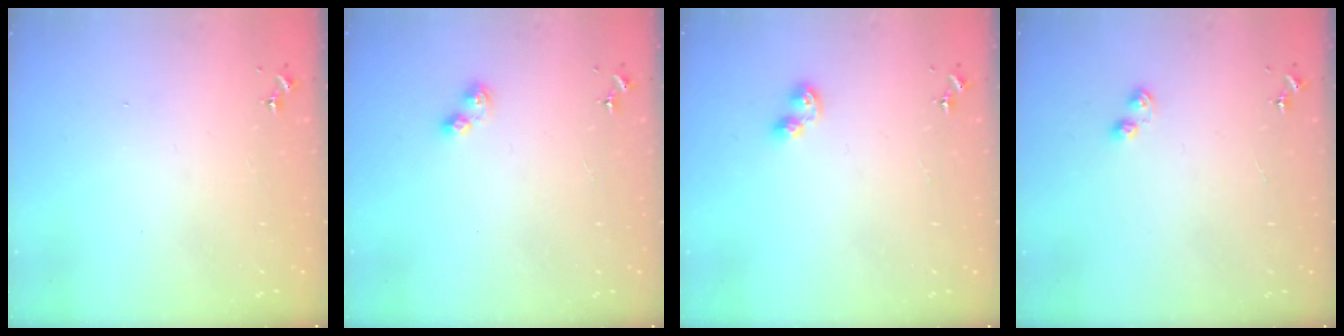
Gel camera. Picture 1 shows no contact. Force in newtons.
{"total": 6.2, "press": 6.2, "slide": 0.7}
{"total": 6.0, "press": 6.0, "slide": 0.8}
{"total": 4.4, "press": 4.4, "slide": 0.5}